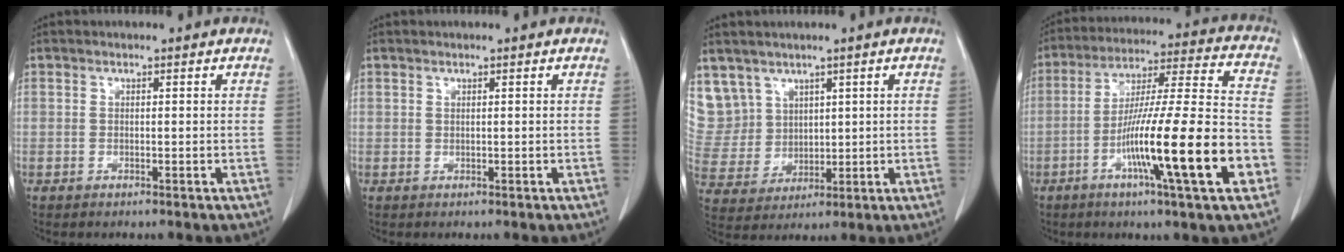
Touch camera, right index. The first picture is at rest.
{"total": 0.0}
{"total": 10.9, "force": [5.8, 9.1, 1.1], "torque": [-0.046, 0.040, 0.145]}
{"total": 20.3, "force": [-7.2, 0.2, 19.0], "torque": [-0.305, -0.014, -0.123]}